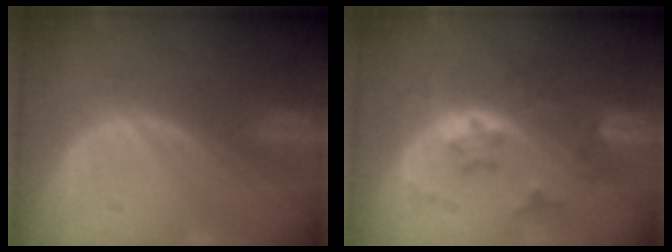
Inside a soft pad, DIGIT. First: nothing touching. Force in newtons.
{"total": 5.9, "press": 5.3, "slide": 2.5}